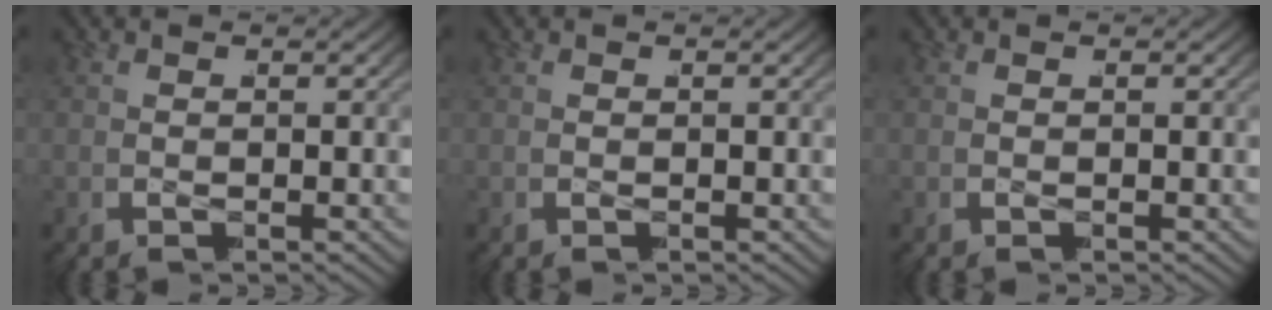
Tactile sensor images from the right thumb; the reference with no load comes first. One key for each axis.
{"total": 0.0}
{"total": 0.0}